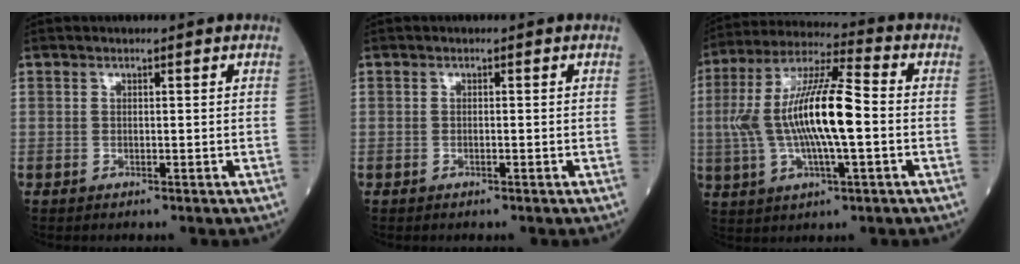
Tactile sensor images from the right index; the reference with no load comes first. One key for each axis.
{"total": 0.5, "fx": -0.2, "fy": 0.0, "fz": 0.5, "tx": -0.012, "ty": -0.001, "tz": -0.003}
{"total": 15.6, "fx": -0.8, "fy": 2.8, "fz": 15.4, "tx": -0.308, "ty": 0.014, "tz": -0.018}